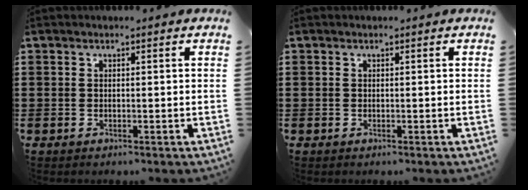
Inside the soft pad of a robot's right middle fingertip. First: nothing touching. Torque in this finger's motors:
{"motor_torque": [-2.14, 0.00, 0.00, 0.00]}